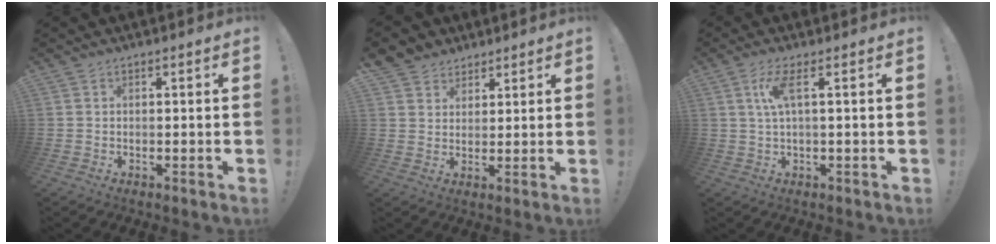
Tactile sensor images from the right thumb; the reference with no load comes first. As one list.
[{"total": 5.2, "force": [3.5, 3.8, 0.0], "torque": [-0.005, -0.027, 0.070]}, {"total": 5.7, "force": [1.6, 0.7, 5.4], "torque": [-0.098, -0.002, 0.024]}]